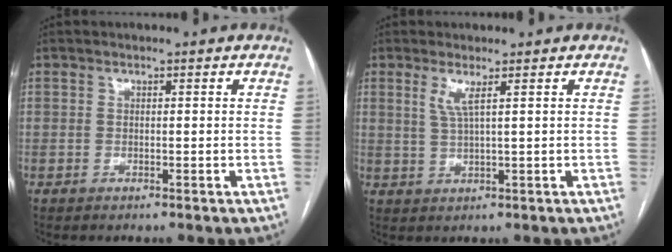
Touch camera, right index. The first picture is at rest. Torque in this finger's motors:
{"motor_torque": [0.45, 0.27, 0.09, 0.06]}